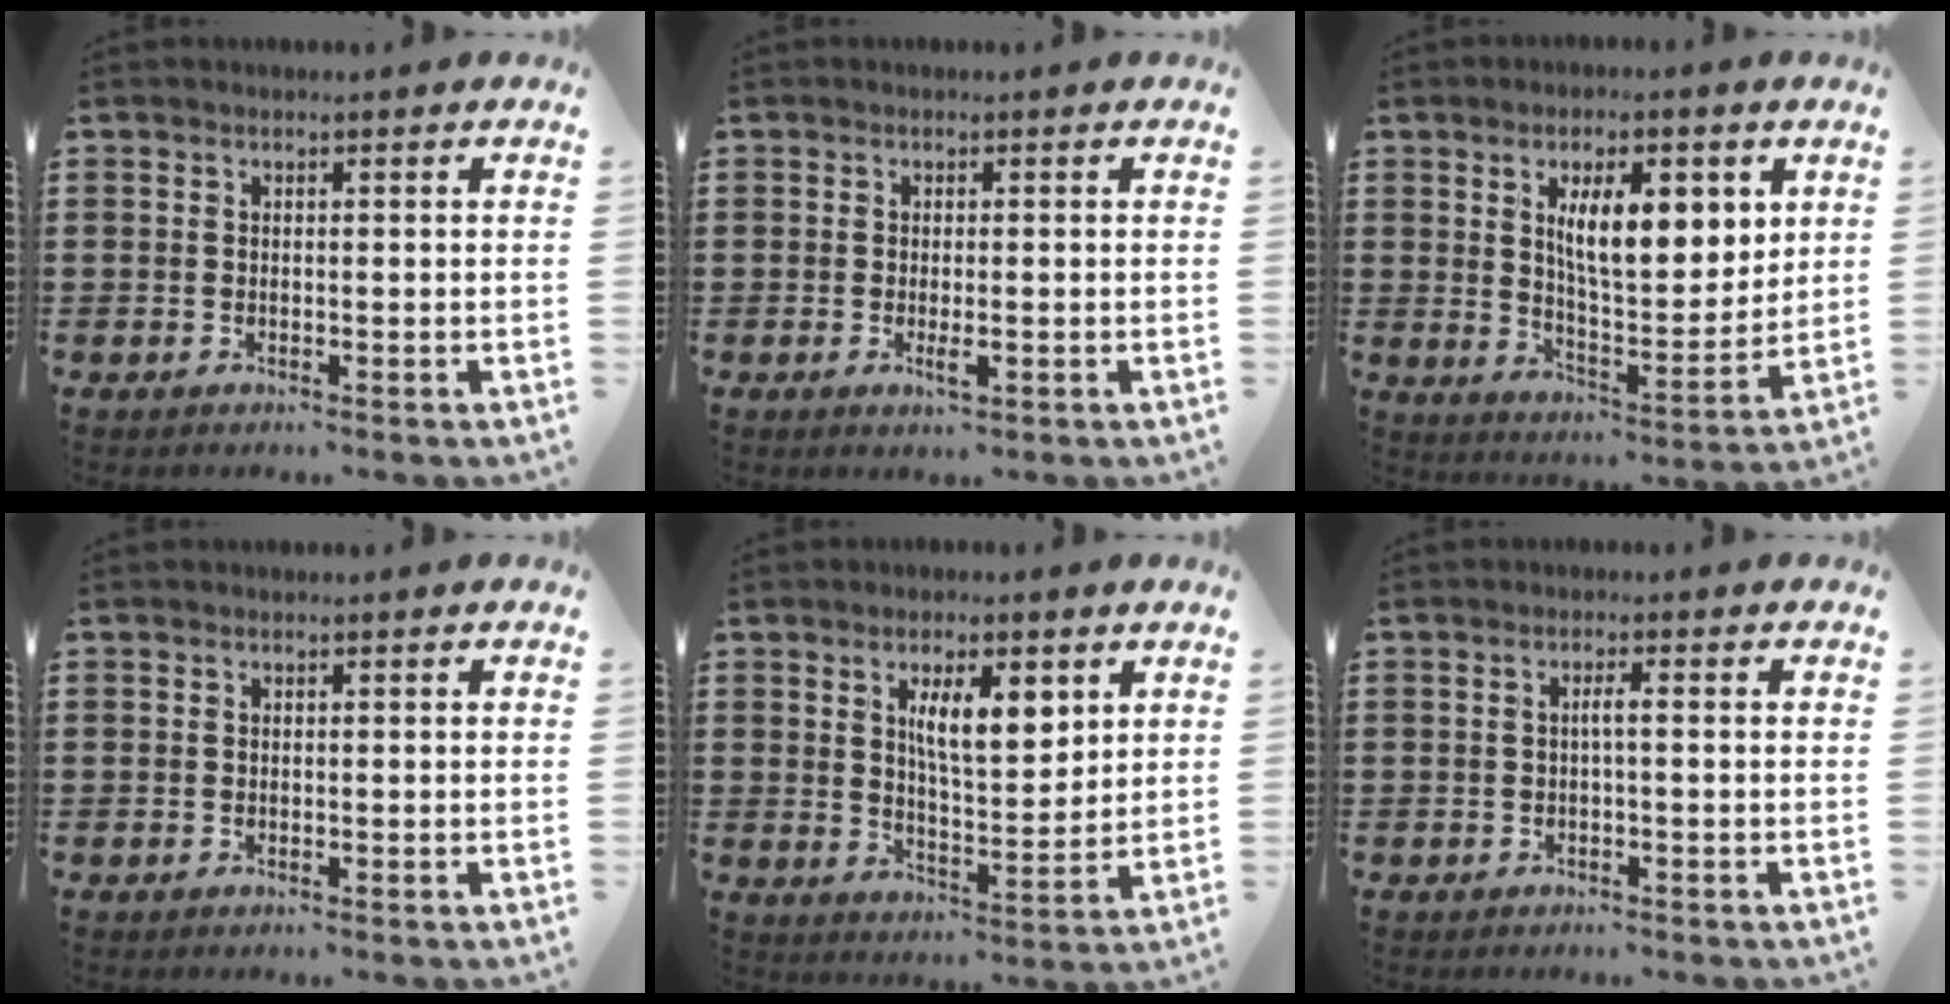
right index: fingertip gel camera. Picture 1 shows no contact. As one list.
[{"total": 2.0, "force": [-0.5, 0.5, 1.8], "torque": [-0.038, -0.005, -0.011]}, {"total": 9.7, "force": [3.7, 3.7, 8.1], "torque": [-0.135, -0.008, 0.057]}, {"total": 0.0}, {"total": 7.4, "force": [3.0, 2.5, 6.2], "torque": [-0.114, 0.000, 0.048]}, {"total": 1.6, "force": [-0.3, 0.0, 1.5], "torque": [-0.029, 0.002, -0.008]}]